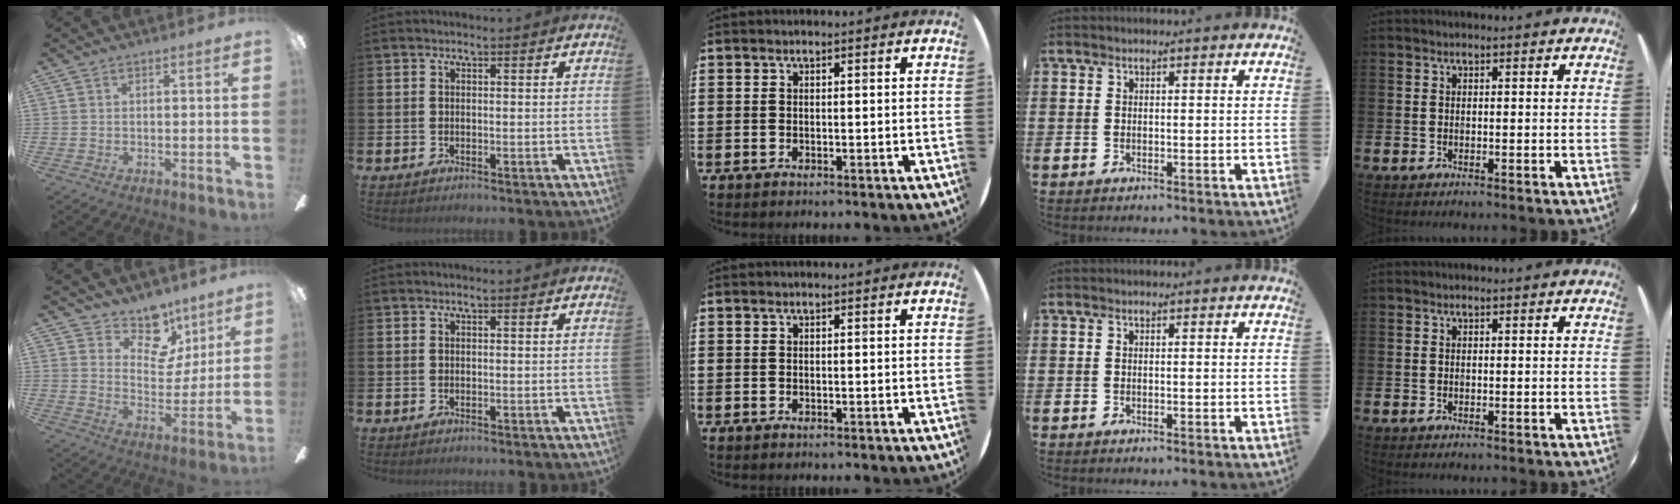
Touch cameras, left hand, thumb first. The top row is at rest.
{"thumb": {"total": 12.2, "force": [8.9, 7.0, 4.4], "torque": [-0.078, -0.064, 0.169]}}